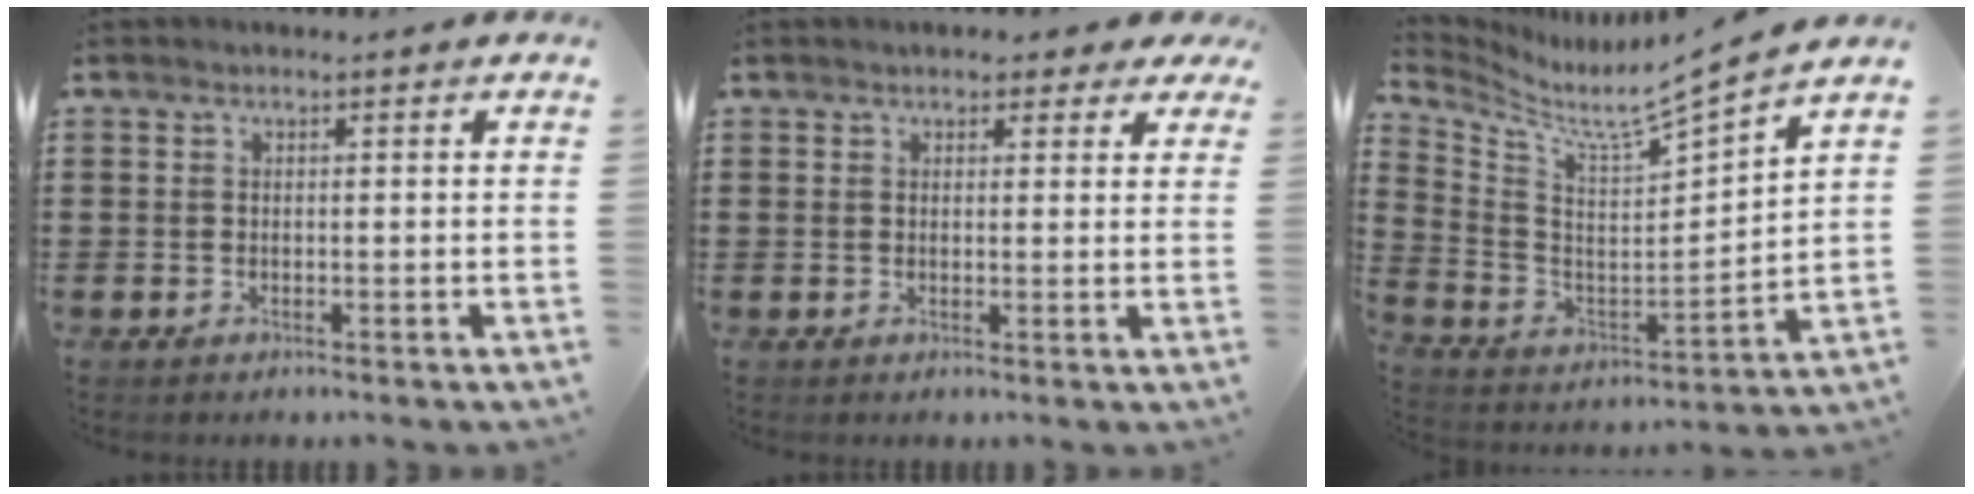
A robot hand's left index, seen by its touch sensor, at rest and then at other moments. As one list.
[{"total": 2.4, "force": [1.8, 1.2, 1.0], "torque": [-0.011, 0.002, 0.029]}, {"total": 6.0, "force": [5.5, -0.1, 2.4], "torque": [-0.079, -0.053, 0.081]}]